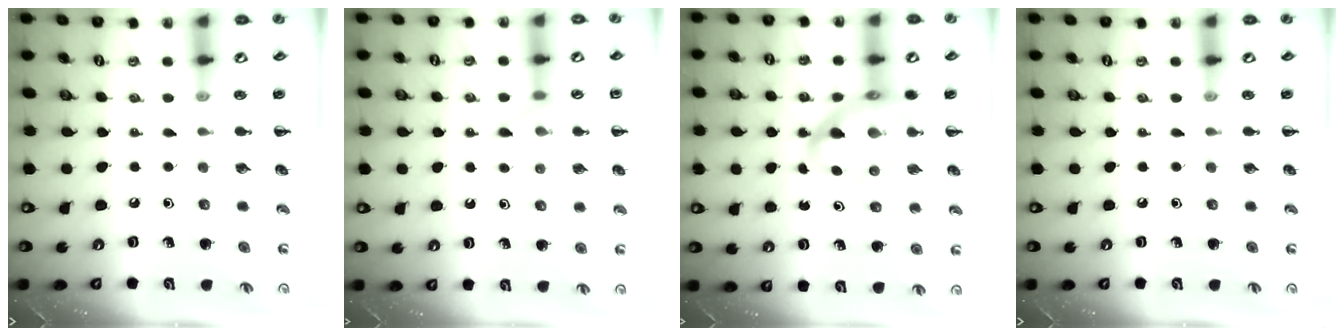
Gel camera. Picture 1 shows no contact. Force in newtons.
{"total": 9.4, "press": 9.4, "slide": 0.6}
{"total": 12.5, "press": 12.1, "slide": 3.0}
{"total": 0.0}